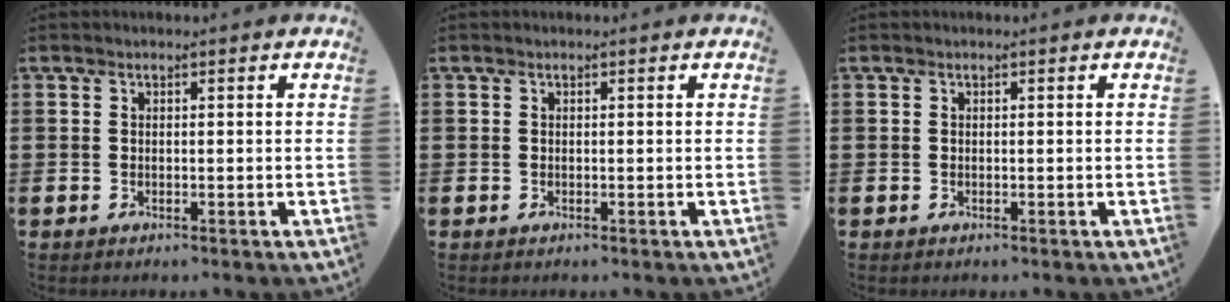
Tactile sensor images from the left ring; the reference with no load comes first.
{"total": 0.0}
{"total": 0.0}